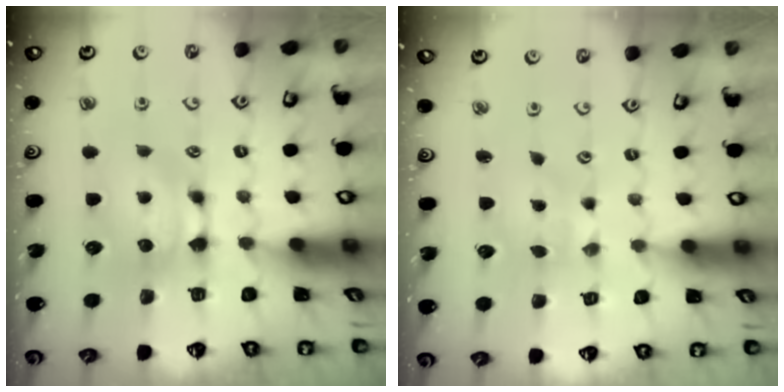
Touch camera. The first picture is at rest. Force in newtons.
{"total": 3.0, "press": 2.9, "slide": 0.8}